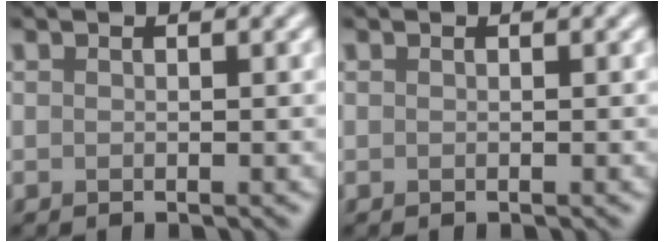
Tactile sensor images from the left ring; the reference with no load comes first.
{"total": 0.0}